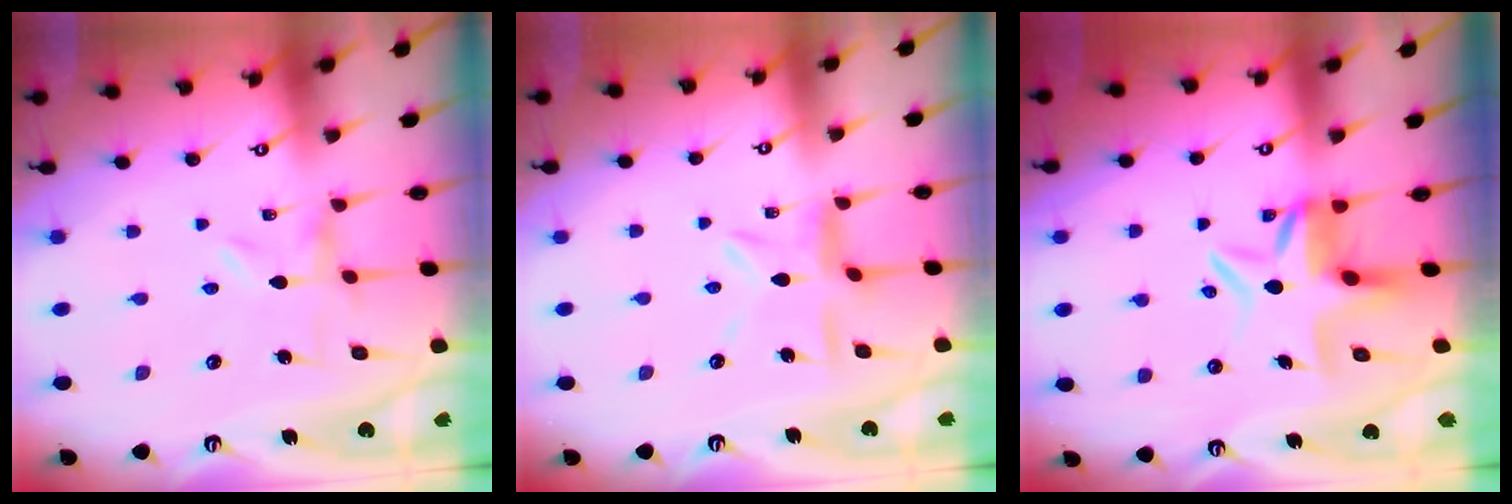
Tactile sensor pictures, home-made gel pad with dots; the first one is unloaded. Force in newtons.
{"total": 8.9, "press": 8.8, "slide": 0.8}
{"total": 7.4, "press": 7.3, "slide": 0.8}